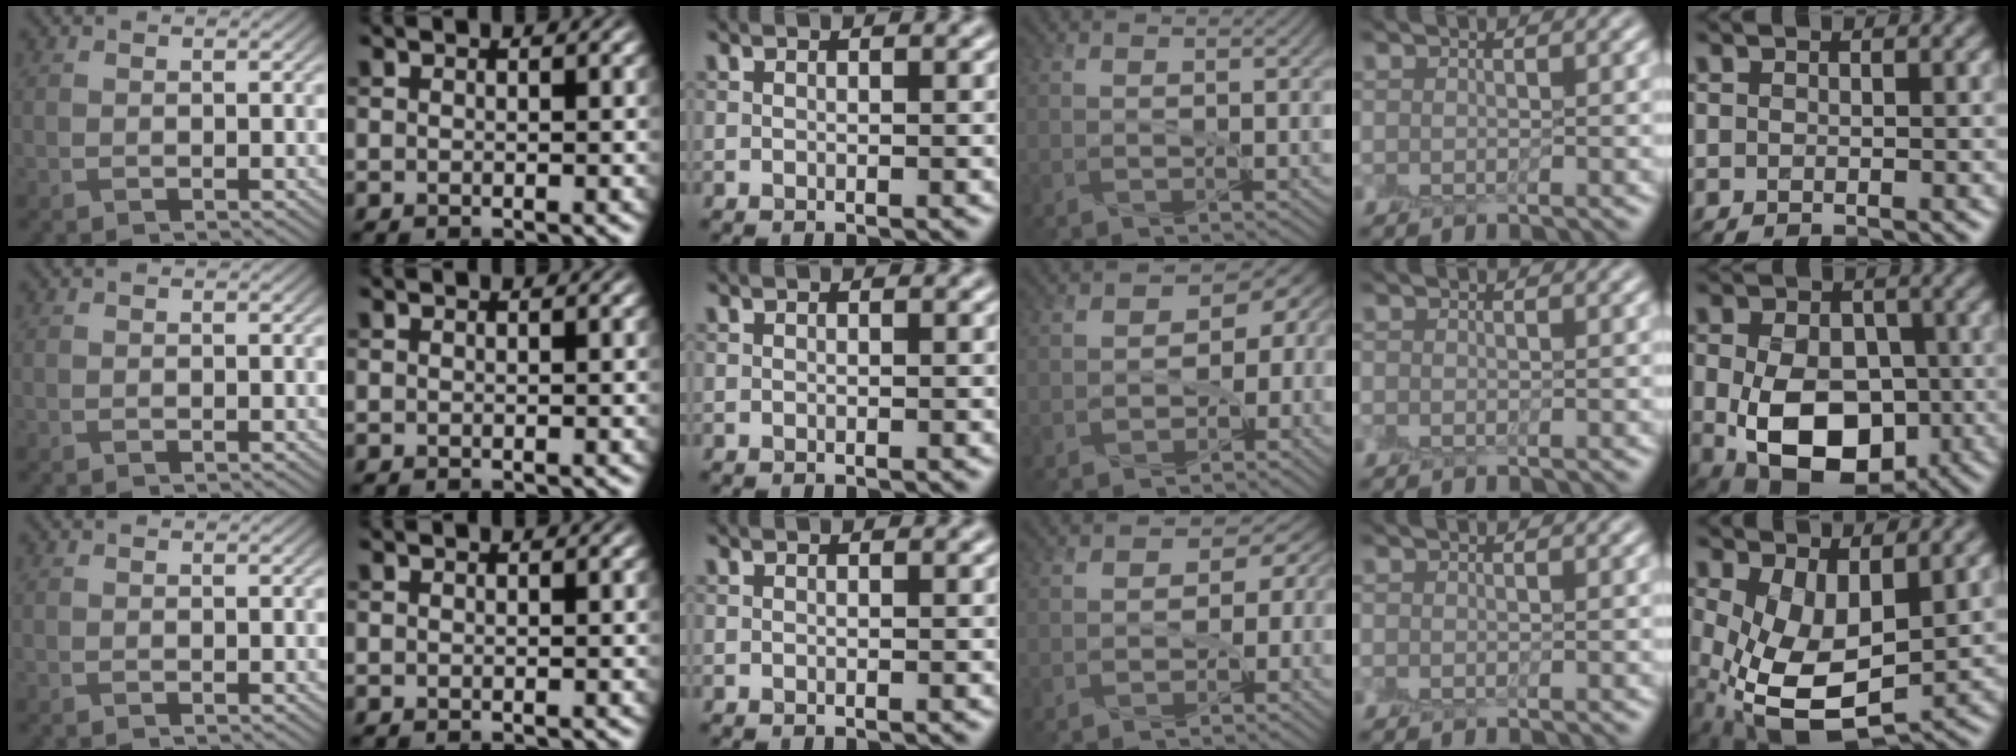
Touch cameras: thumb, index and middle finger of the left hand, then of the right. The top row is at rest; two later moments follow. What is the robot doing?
{"motion": "peel", "object": "lint roller sheet"}